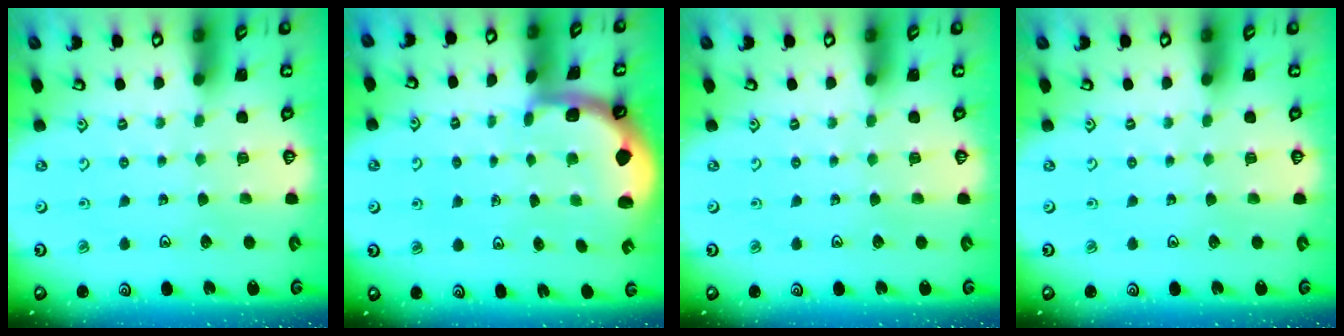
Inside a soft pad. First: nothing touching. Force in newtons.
{"total": 1.5, "press": 1.5, "slide": 0.2}
{"total": 0.0}
{"total": 0.0}